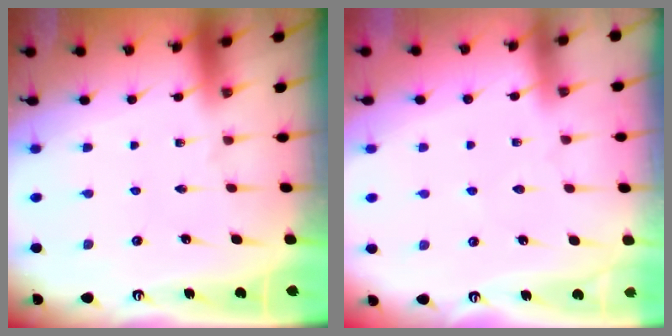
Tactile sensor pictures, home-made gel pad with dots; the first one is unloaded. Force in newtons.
{"total": 4.0, "press": 3.9, "slide": 0.6}